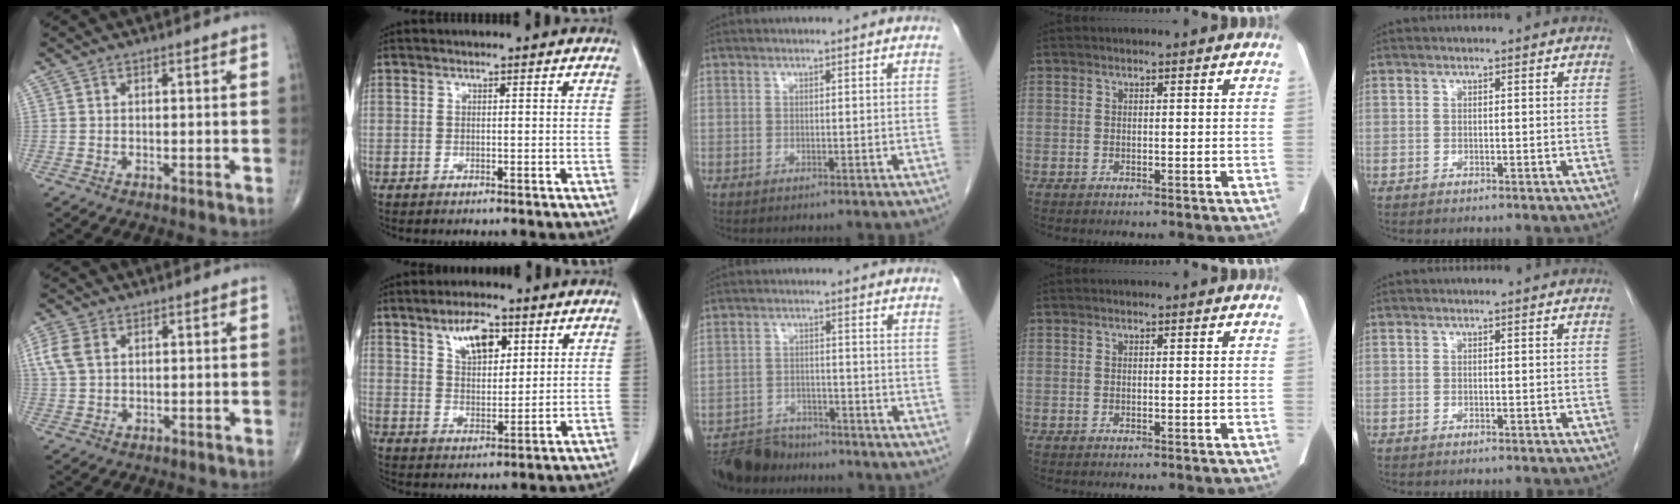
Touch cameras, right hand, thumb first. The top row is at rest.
{"thumb": {"total": 5.1, "force": [1.6, 3.4, 3.4], "torque": [-0.085, 0.007, 0.034]}, "index": {"total": 7.4, "force": [4.0, 3.2, 5.4], "torque": [-0.097, 0.006, 0.072]}, "middle": {"total": 8.2, "force": [-7.6, 2.9, 0.8], "torque": [-0.010, 0.000, -0.126]}}